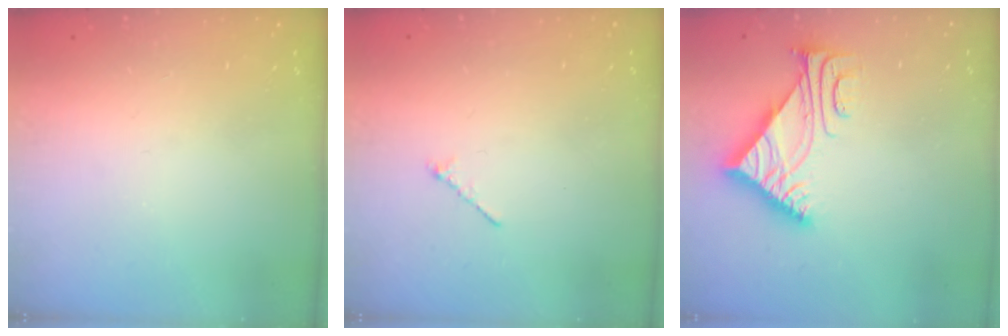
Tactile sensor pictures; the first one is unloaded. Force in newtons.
{"total": 0.8, "press": 0.7, "slide": 0.4}
{"total": 7.0, "press": 7.0, "slide": 0.2}